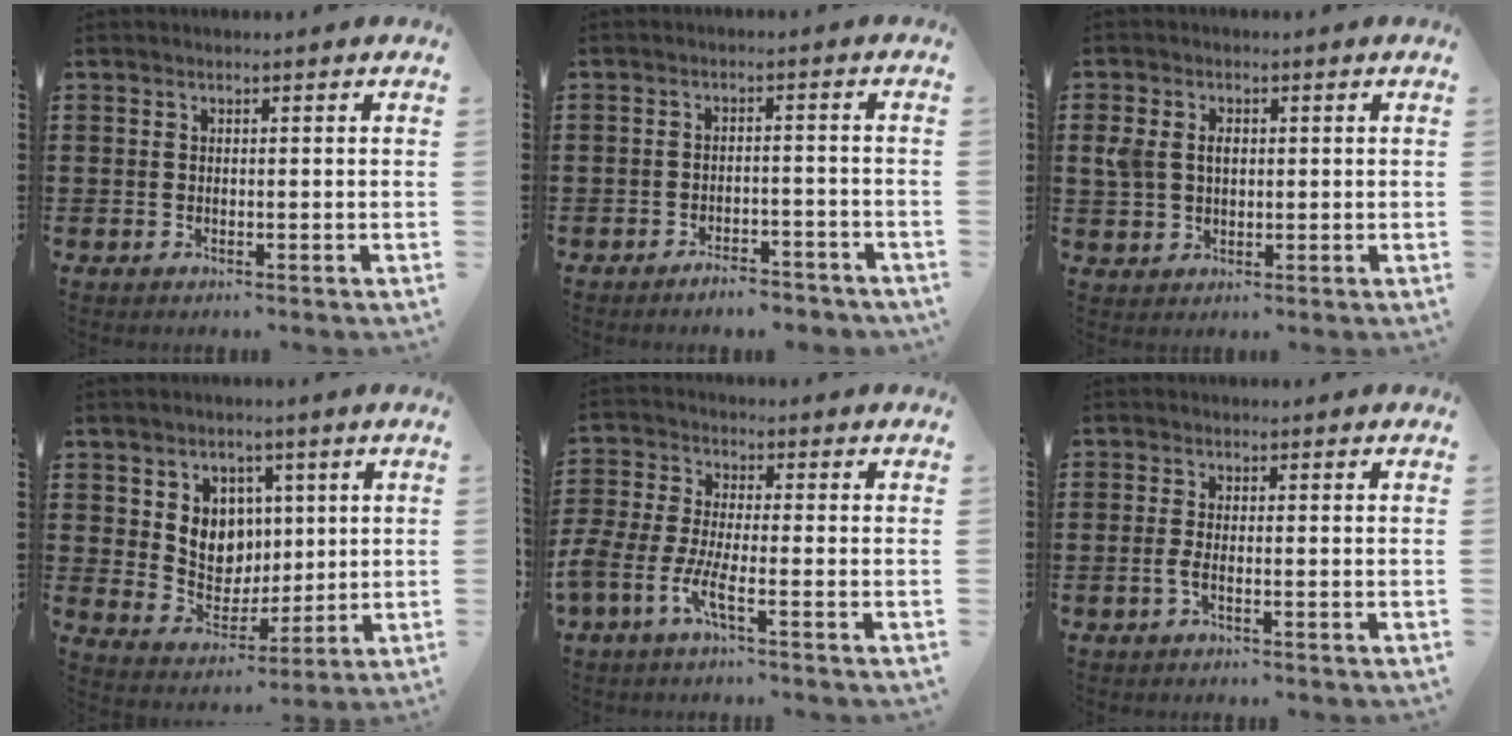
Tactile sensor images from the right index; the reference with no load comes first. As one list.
[{"total": 3.3, "force": [-3.2, 0.3, 0.7], "torque": [-0.014, 0.004, -0.063]}, {"total": 3.4, "force": [0.6, 2.5, 2.2], "torque": [-0.062, 0.005, 0.005]}, {"total": 6.8, "force": [2.1, 6.1, 1.9], "torque": [-0.046, -0.007, 0.038]}, {"total": 5.5, "force": [-3.3, 0.7, 4.2], "torque": [-0.123, -0.023, -0.072]}, {"total": 1.7, "force": [-0.8, 0.1, 1.4], "torque": [-0.035, -0.006, -0.016]}]